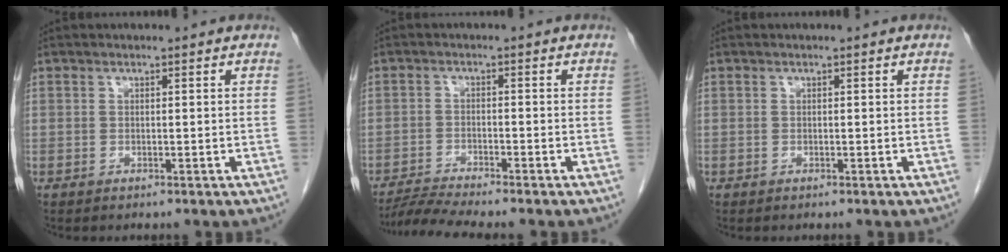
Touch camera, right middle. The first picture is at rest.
{"total": 5.1, "force": [-4.6, -1.4, 1.5], "torque": [-0.032, -0.019, -0.086]}
{"total": 0.0}